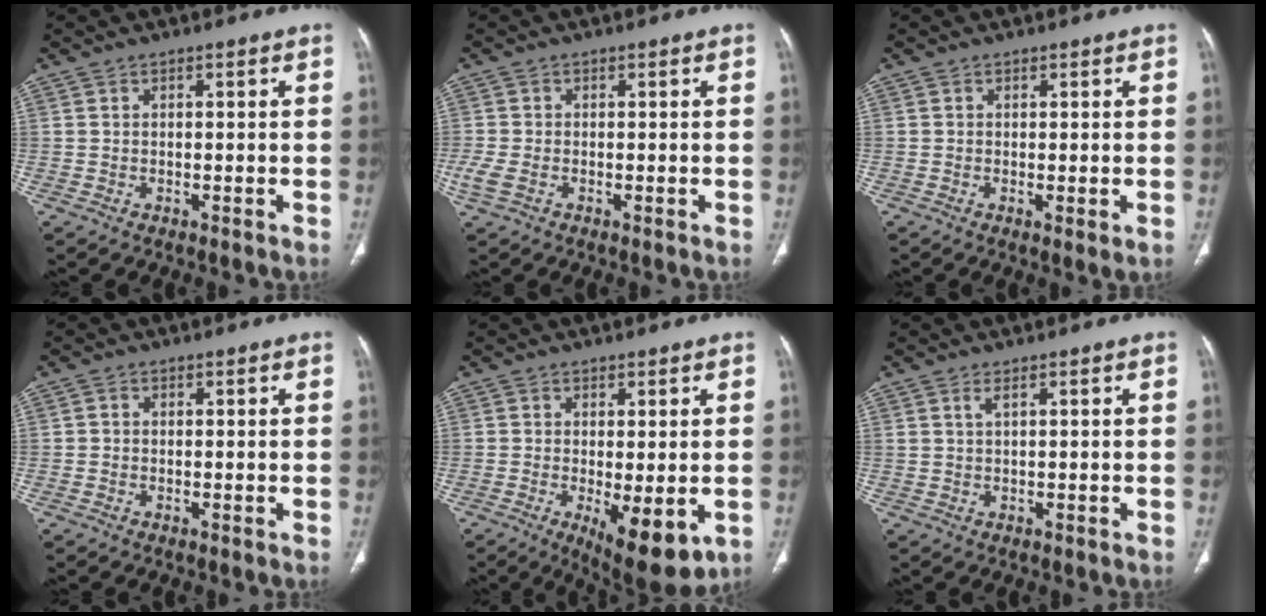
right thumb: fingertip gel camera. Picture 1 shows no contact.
{"total": 3.4, "force": [-1.0, 2.2, 2.4], "torque": [-0.073, 0.001, -0.019]}
{"total": 1.5, "force": [-0.1, 0.4, 1.5], "torque": [-0.030, -0.008, -0.003]}
{"total": 0.9, "force": [-0.1, 0.8, 0.3], "torque": [-0.003, 0.002, -0.004]}
{"total": 10.4, "force": [-2.9, 3.9, 9.2], "torque": [-0.130, -0.023, -0.032]}
{"total": 1.2, "force": [0.6, 0.2, 1.0], "torque": [-0.026, 0.002, 0.015]}